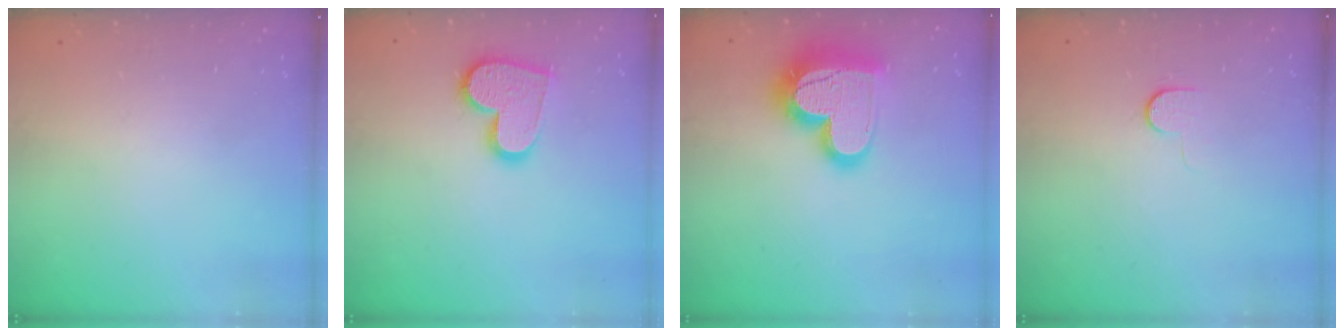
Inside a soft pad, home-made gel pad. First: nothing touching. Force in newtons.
{"total": 13.8, "press": 13.8, "slide": 1.1}
{"total": 21.0, "press": 21.0, "slide": 1.7}
{"total": 5.0, "press": 5.0, "slide": 0.5}